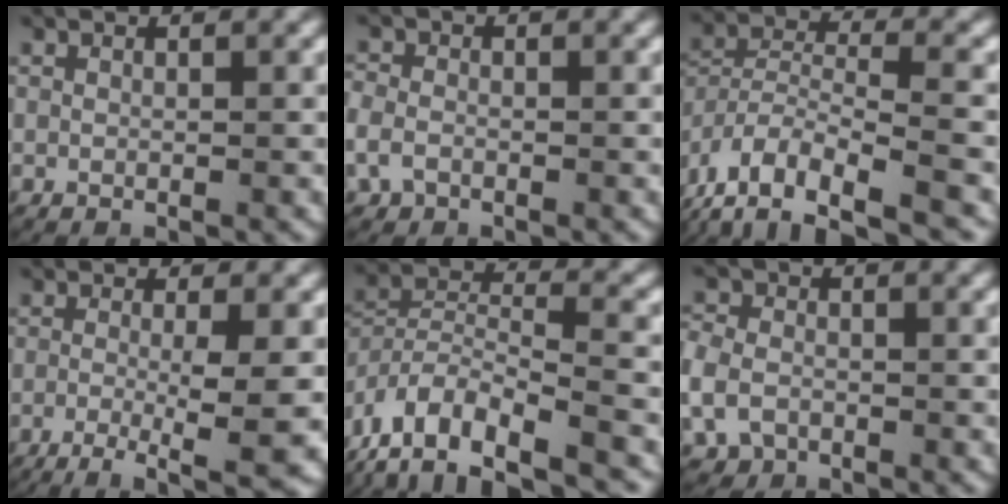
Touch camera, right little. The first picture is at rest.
{"total": 2.4, "force": [-1.0, 2.0, 0.9], "torque": [-0.034, -0.006, -0.016]}
{"total": 7.1, "force": [-3.4, 4.1, 4.6], "torque": [-0.106, -0.012, -0.052]}
{"total": 8.3, "force": [-6.1, 1.5, 5.5], "torque": [-0.086, -0.036, -0.080]}
{"total": 8.4, "force": [-3.8, 5.7, 4.9], "torque": [-0.110, -0.013, -0.064]}
{"total": 4.0, "force": [-1.1, 3.6, 1.4], "torque": [-0.054, -0.012, -0.016]}